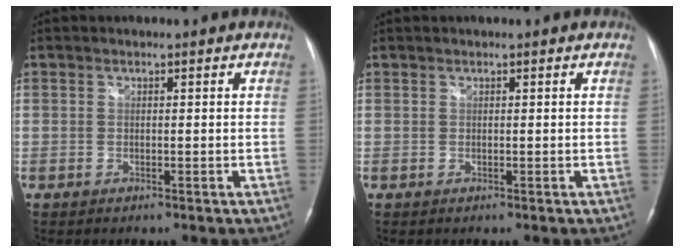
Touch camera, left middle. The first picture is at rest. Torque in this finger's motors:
{"motor_torque": [-0.22, -0.26, -0.16, -0.02]}